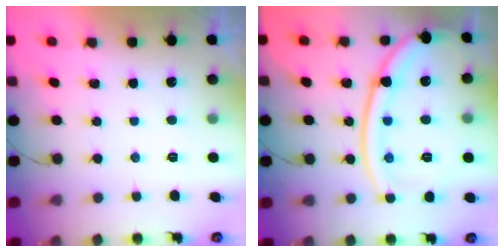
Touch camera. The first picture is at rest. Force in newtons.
{"total": 17.2, "press": 17.1, "slide": 1.8}